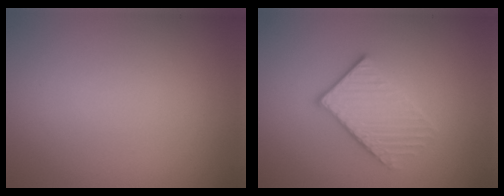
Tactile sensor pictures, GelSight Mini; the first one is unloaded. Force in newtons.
{"total": 3.2, "press": 3.0, "slide": 1.1}